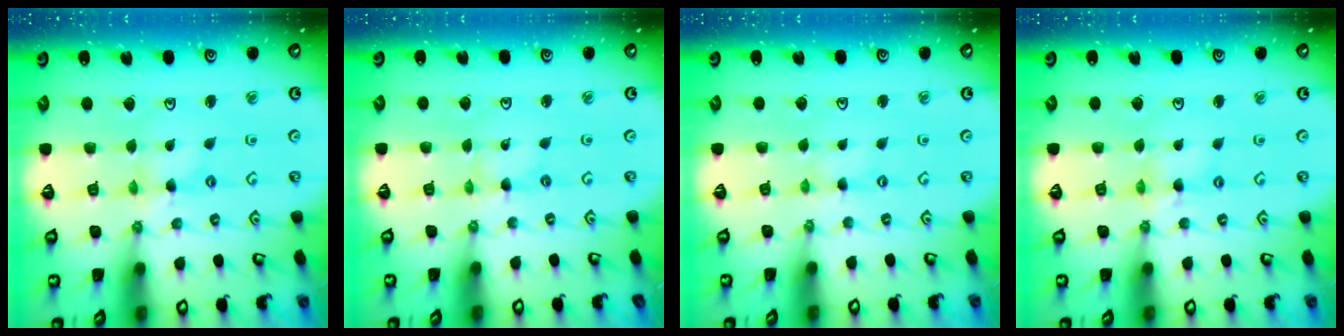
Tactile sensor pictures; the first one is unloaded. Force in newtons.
{"total": 0.0}
{"total": 0.0}
{"total": 2.4, "press": 2.4, "slide": 0.3}